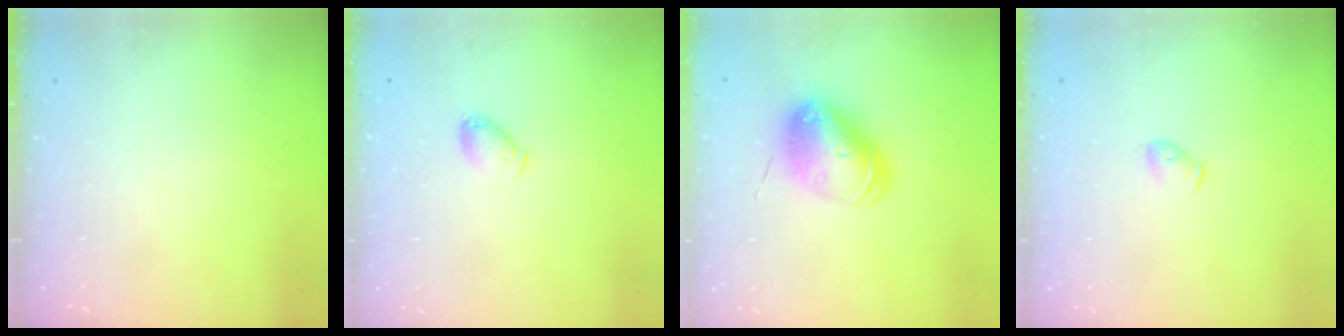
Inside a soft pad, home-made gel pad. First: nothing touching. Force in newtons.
{"total": 6.0, "press": 5.9, "slide": 1.1}
{"total": 9.6, "press": 9.4, "slide": 1.8}
{"total": 4.0, "press": 3.9, "slide": 1.0}